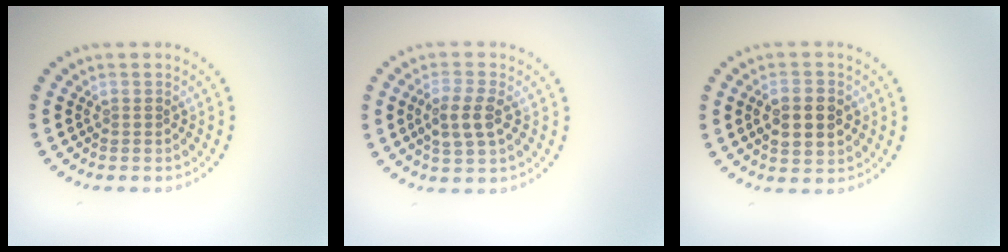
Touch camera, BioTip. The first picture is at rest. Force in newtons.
{"total": 3.0, "press": 2.8, "slide": 0.9}
{"total": 4.5, "press": 4.5, "slide": 0.2}